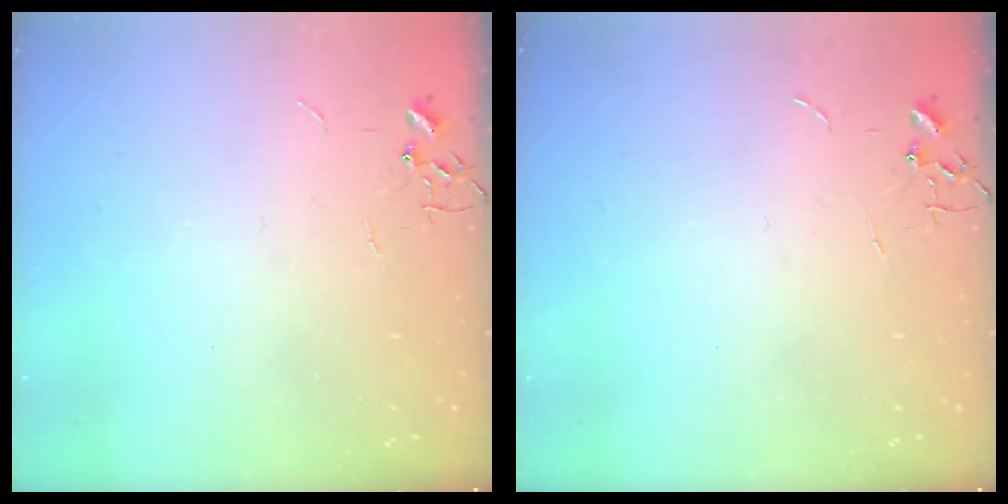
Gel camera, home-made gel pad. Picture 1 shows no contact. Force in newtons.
{"total": 0.0}